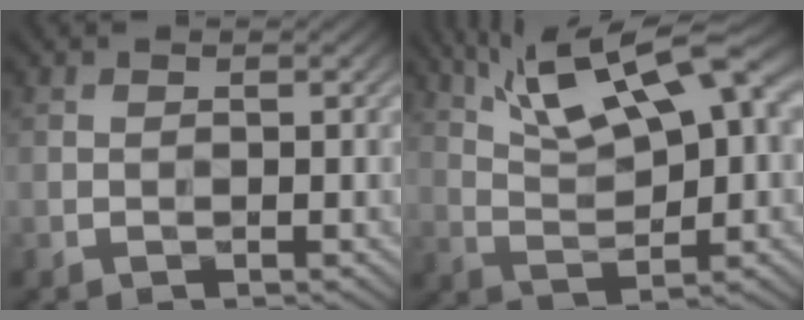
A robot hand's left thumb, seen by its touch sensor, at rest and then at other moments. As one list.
[{"total": 14.3, "force": [7.5, 4.5, 11.3], "torque": [-0.210, 0.023, 0.121]}]